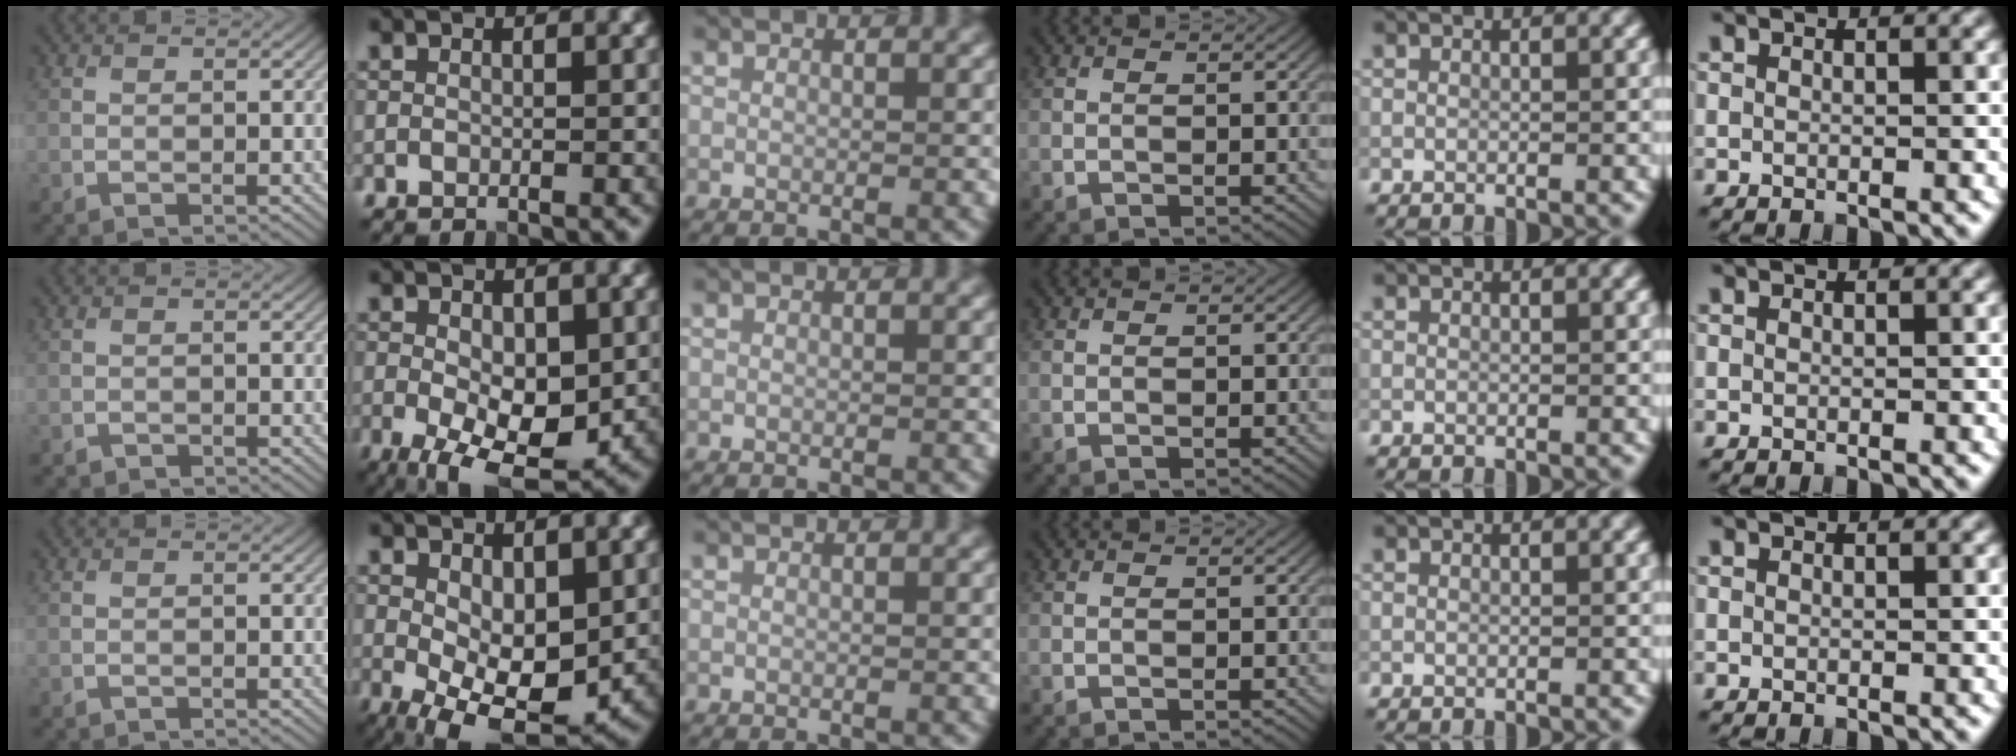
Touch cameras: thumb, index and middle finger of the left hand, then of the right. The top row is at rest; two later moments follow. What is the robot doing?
{"motion": "lift_and_place", "object": "calculator"}